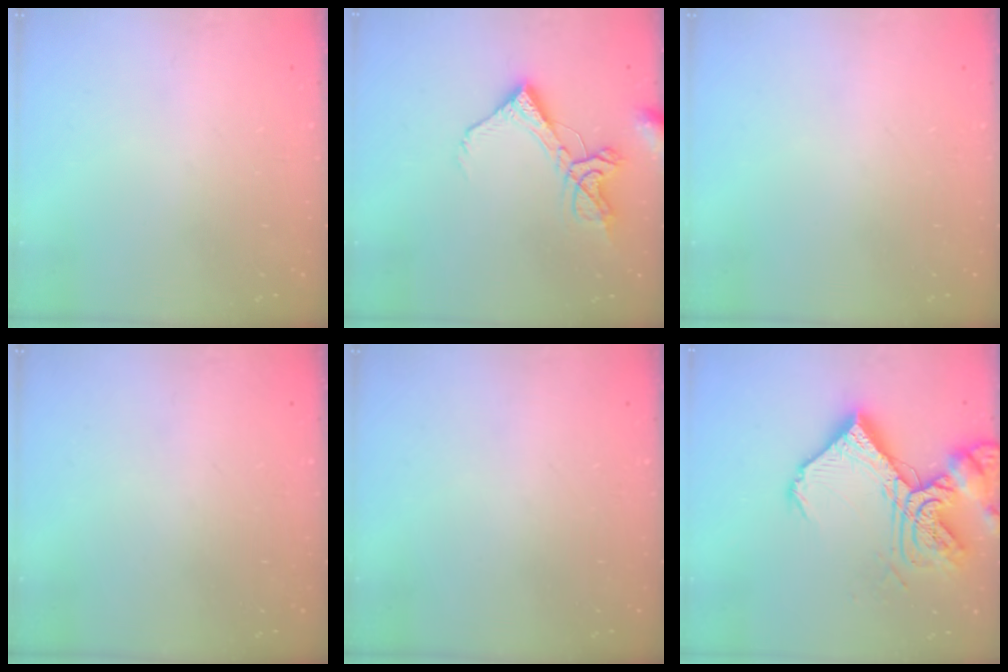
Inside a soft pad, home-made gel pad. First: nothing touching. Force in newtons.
{"total": 10.8, "press": 10.7, "slide": 1.3}
{"total": 0.0}
{"total": 0.0}
{"total": 0.0}
{"total": 20.9, "press": 20.8, "slide": 2.3}